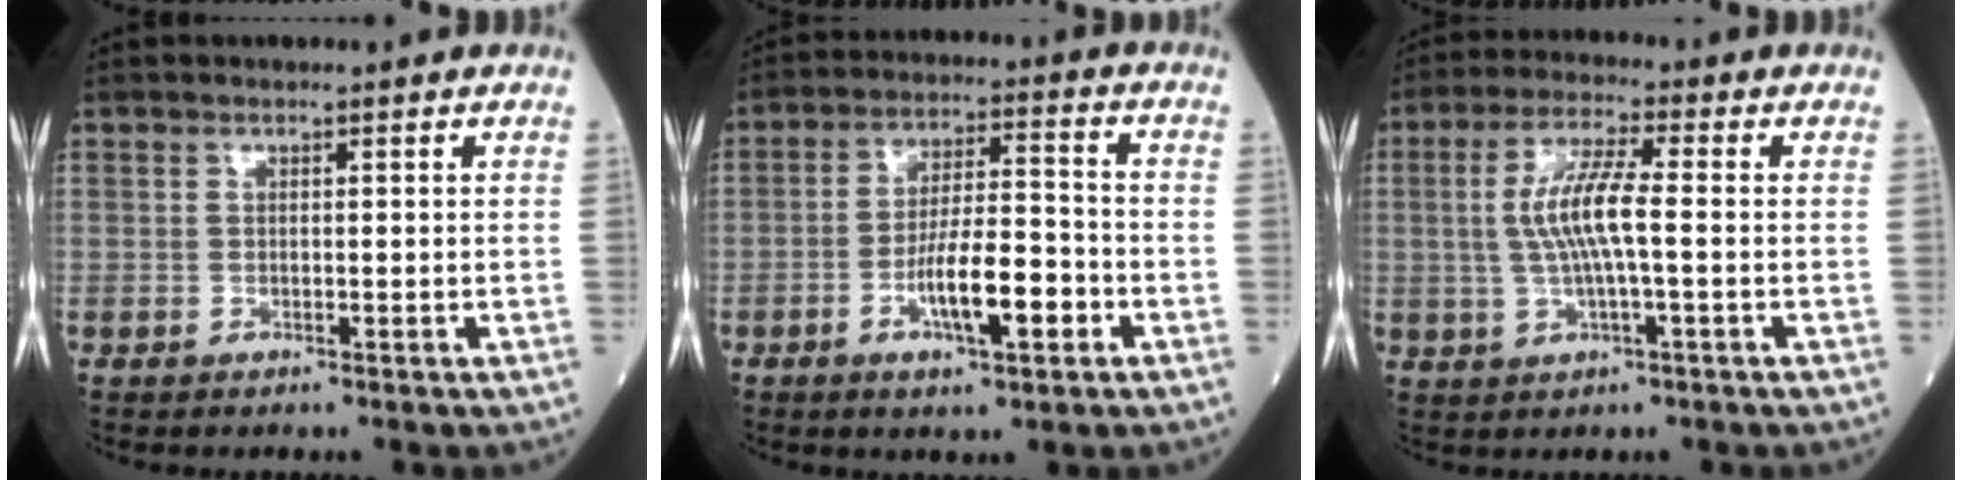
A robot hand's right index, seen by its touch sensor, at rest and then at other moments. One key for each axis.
{"total": 9.7, "fx": -3.6, "fy": 2.1, "fz": 8.7, "tx": -0.153, "ty": 0.007, "tz": -0.060}
{"total": 7.8, "fx": 0.1, "fy": 0.9, "fz": 7.7, "tx": -0.159, "ty": 0.006, "tz": -0.002}